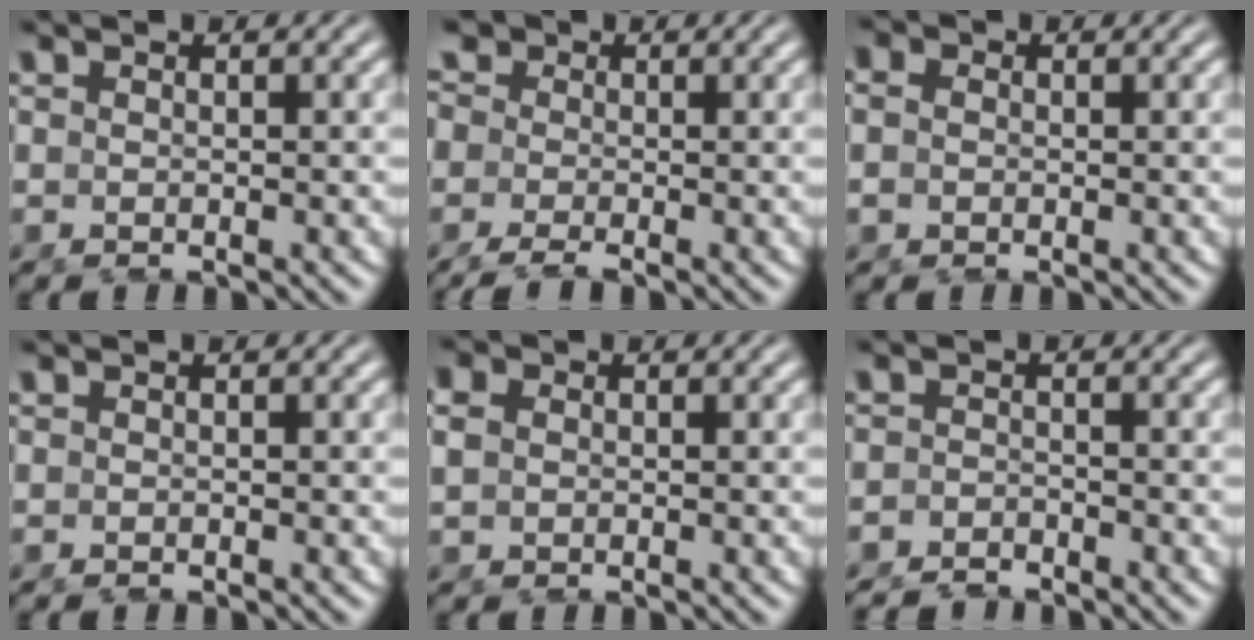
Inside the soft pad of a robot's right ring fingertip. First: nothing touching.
{"total": 3.5, "force": [-0.2, 3.1, 1.5], "torque": [-0.028, 0.001, -0.019]}
{"total": 1.7, "force": [0.1, 1.4, 0.8], "torque": [-0.030, -0.007, 0.002]}
{"total": 0.0}
{"total": 1.7, "force": [0.5, 1.4, 0.9], "torque": [-0.028, -0.003, 0.010]}
{"total": 2.4, "force": [-2.3, 0.0, -0.6], "torque": [0.010, -0.013, -0.037]}